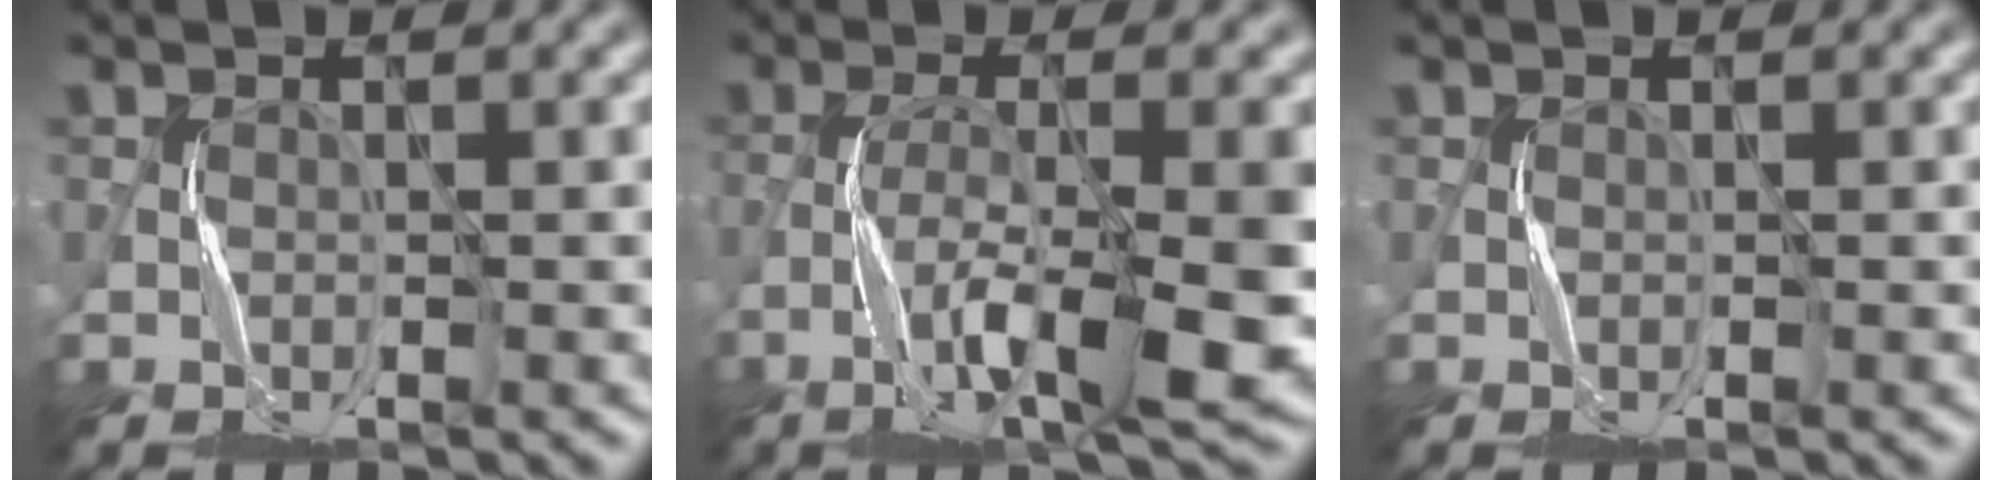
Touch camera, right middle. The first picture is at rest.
{"total": 8.5, "force": [-3.4, 1.7, 7.6], "torque": [-0.138, 0.001, -0.062]}
{"total": 0.0}